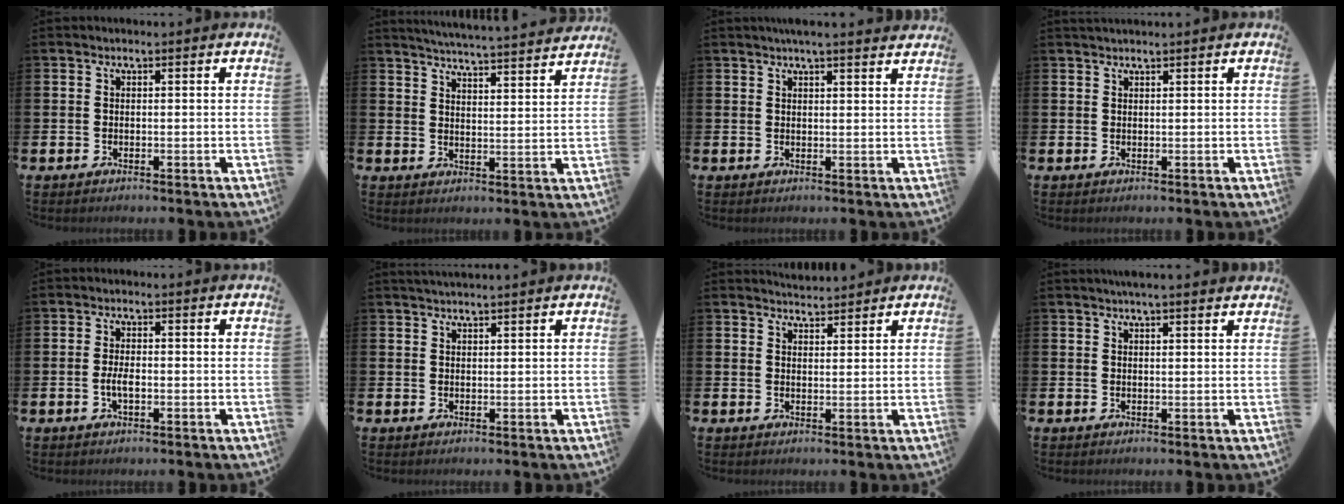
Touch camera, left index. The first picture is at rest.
{"total": 5.3, "force": [5.2, -0.5, 0.5], "torque": [-0.022, -0.041, 0.090]}
{"total": 3.0, "force": [2.9, -0.1, 0.7], "torque": [-0.014, -0.011, 0.051]}
{"total": 0.9, "force": [0.9, -0.1, 0.1], "torque": [0.000, -0.001, 0.016]}
{"total": 2.3, "force": [-0.5, 1.0, 2.0], "torque": [-0.034, 0.000, -0.010]}
{"total": 1.6, "force": [1.6, -0.1, 0.3], "torque": [-0.004, -0.004, 0.029]}
{"total": 3.6, "force": [3.6, 0.4, -0.2], "torque": [0.009, -0.022, 0.063]}
{"total": 2.3, "force": [2.2, 0.1, 0.7], "torque": [-0.005, -0.007, 0.037]}